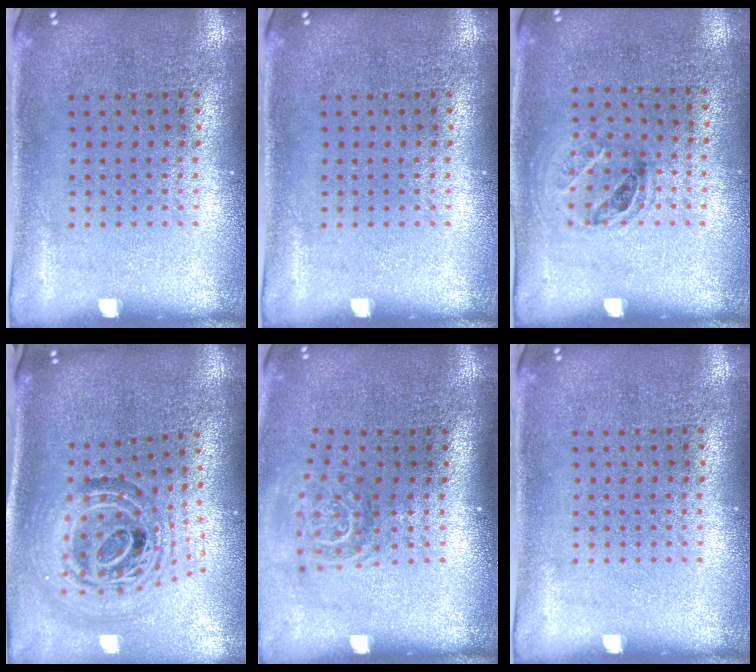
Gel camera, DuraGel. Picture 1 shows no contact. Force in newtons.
{"total": 0.0}
{"total": 1.0, "press": 0.8, "slide": 0.6}
{"total": 1.8, "press": 1.5, "slide": 1.0}
{"total": 1.6, "press": 1.1, "slide": 1.1}
{"total": 0.0}